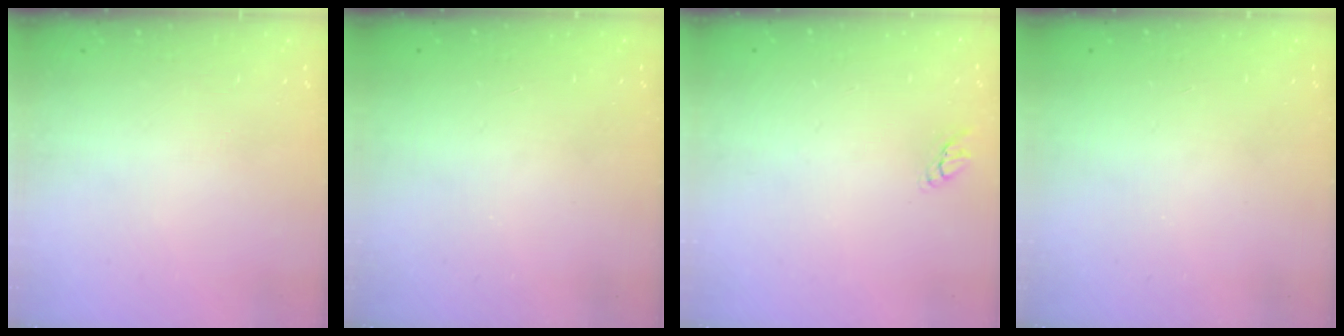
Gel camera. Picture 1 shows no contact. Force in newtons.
{"total": 0.0}
{"total": 2.7, "press": 2.7, "slide": 0.1}
{"total": 0.0}